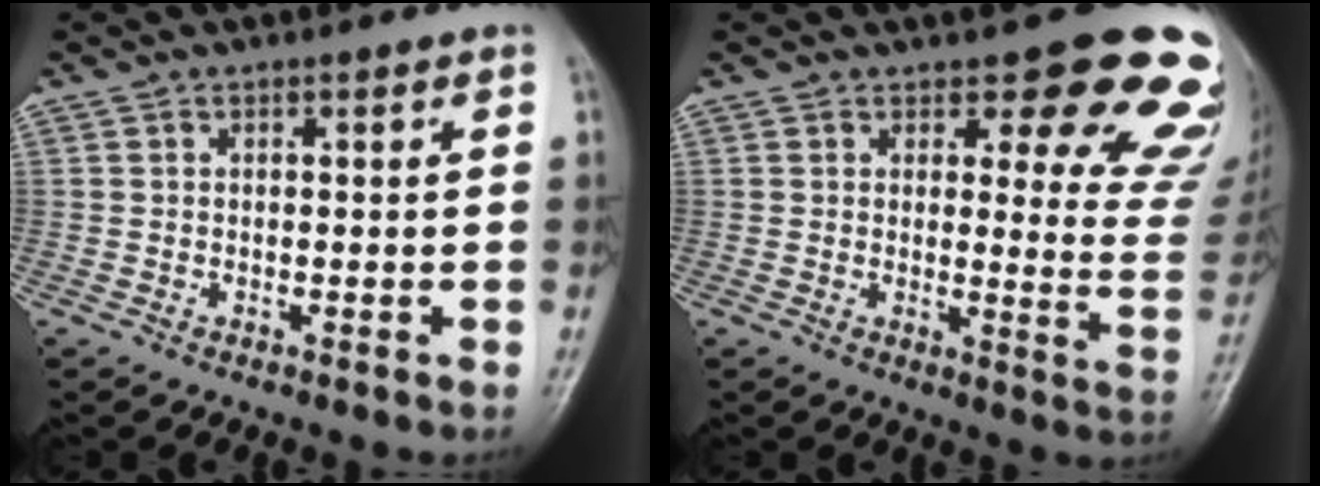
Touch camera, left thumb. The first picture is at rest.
{"total": 15.8, "force": [11.4, 5.6, 9.4], "torque": [-0.052, -0.081, 0.115]}